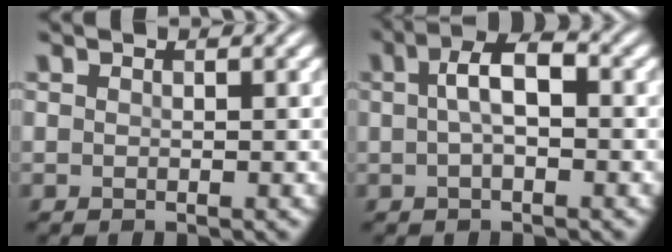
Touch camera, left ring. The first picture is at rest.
{"total": 3.8, "force": [0.3, 1.5, 3.5], "torque": [-0.067, 0.008, 0.001]}